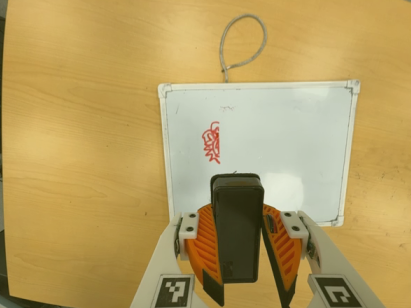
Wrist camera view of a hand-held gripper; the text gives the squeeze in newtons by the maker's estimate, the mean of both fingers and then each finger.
{"total": 10.3, "left": 9.5, "right": 11.1}